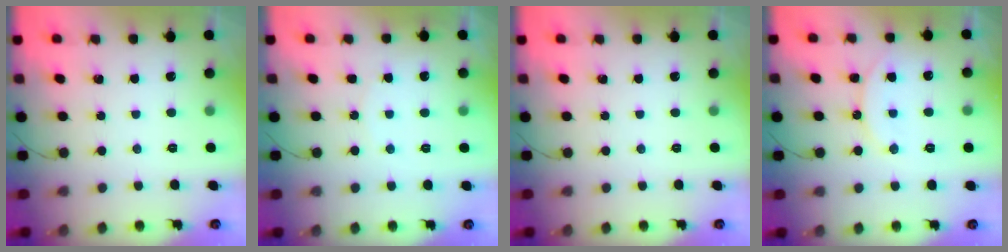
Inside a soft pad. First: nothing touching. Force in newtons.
{"total": 4.2, "press": 4.1, "slide": 0.5}
{"total": 0.0}
{"total": 10.9, "press": 10.9, "slide": 1.2}